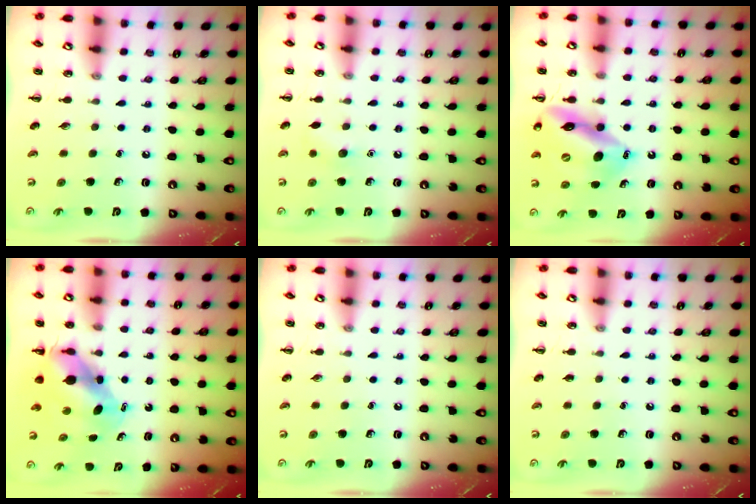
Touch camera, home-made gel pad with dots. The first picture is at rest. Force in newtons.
{"total": 6.0, "press": 5.8, "slide": 1.7}
{"total": 15.8, "press": 15.0, "slide": 4.9}
{"total": 6.8, "press": 6.6, "slide": 1.5}
{"total": 0.0}
{"total": 0.0}